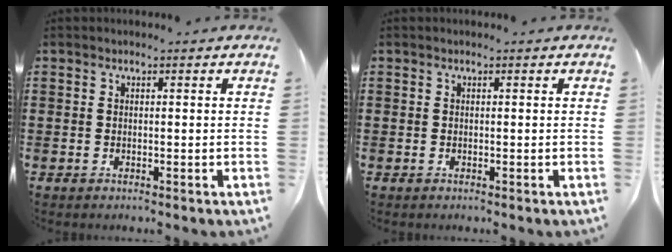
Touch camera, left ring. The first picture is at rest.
{"total": 0.0}